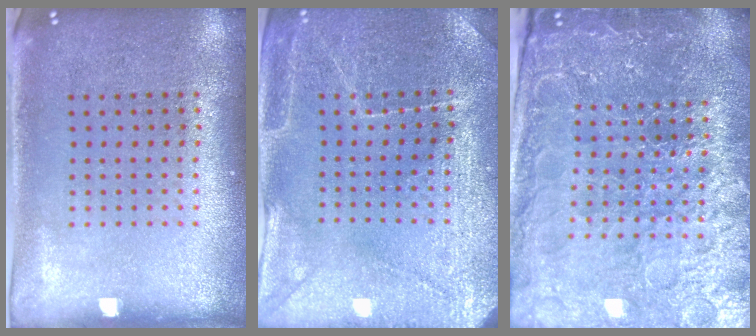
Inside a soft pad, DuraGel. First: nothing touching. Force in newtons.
{"total": 3.2, "press": 3.2, "slide": 0.4}
{"total": 5.4, "press": 5.0, "slide": 2.1}